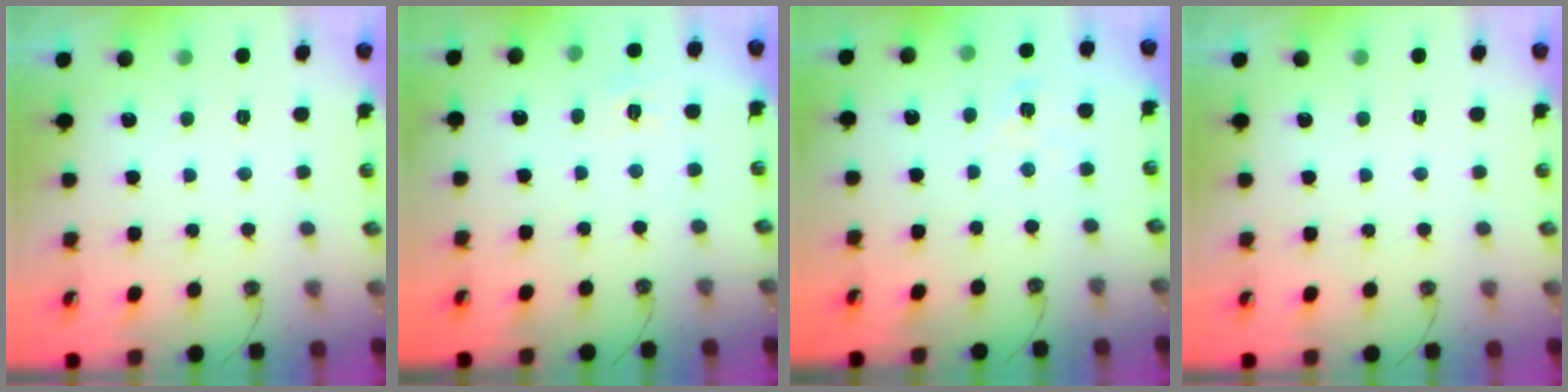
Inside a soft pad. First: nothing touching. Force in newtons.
{"total": 4.8, "press": 4.8, "slide": 0.4}
{"total": 5.6, "press": 5.6, "slide": 0.4}
{"total": 0.0}